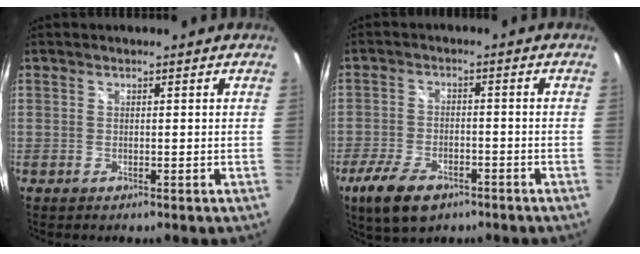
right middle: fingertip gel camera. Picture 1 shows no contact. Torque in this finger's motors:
{"motor_torque": [1.03, -1.11, 0.15, 0.10]}